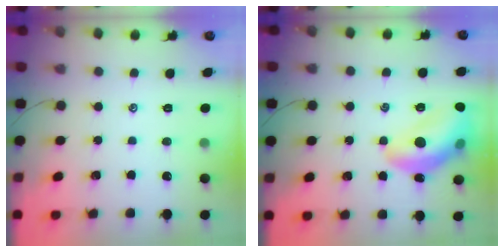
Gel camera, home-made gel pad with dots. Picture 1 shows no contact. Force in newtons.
{"total": 15.0, "press": 14.9, "slide": 1.8}